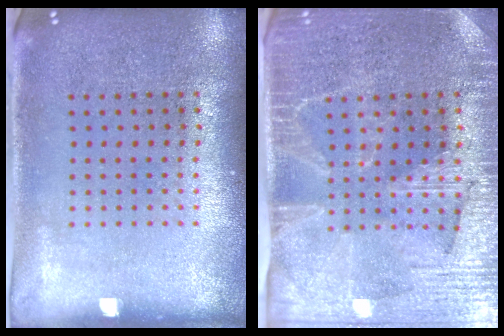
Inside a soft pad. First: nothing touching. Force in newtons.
{"total": 4.0, "press": 3.4, "slide": 2.0}